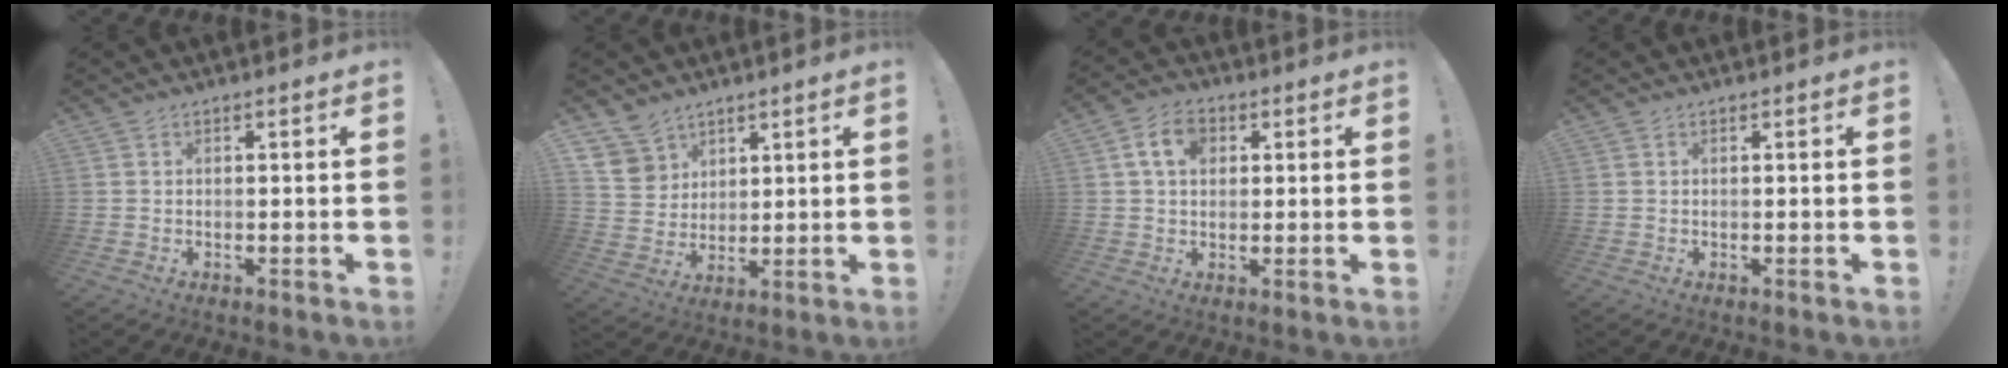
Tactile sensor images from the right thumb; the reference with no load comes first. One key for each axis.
{"total": 8.6, "fx": 6.1, "fy": 6.0, "fz": 1.0, "tx": -0.020, "ty": -0.043, "tz": 0.125}
{"total": 8.3, "fx": 2.5, "fy": 5.9, "fz": 5.3, "tx": -0.088, "ty": 0.011, "tz": 0.048}
{"total": 0.0}